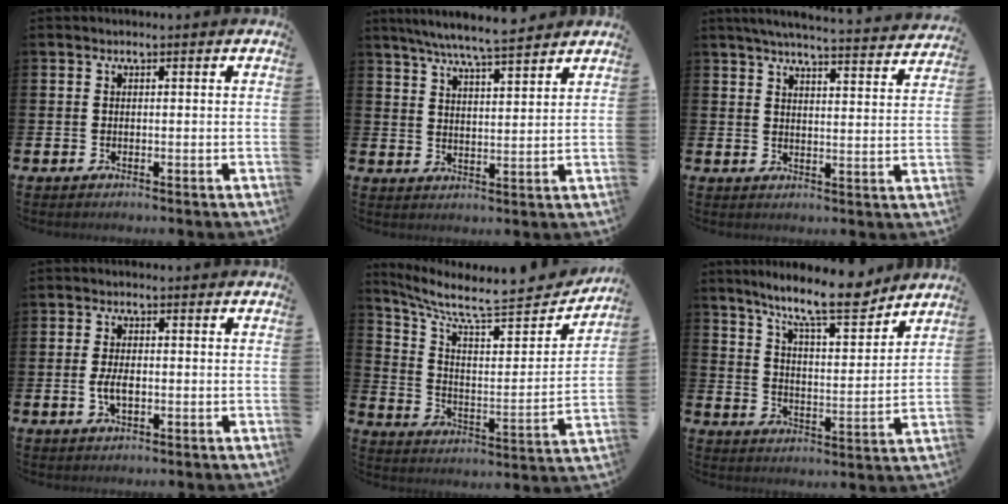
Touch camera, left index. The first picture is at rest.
{"total": 6.9, "force": [6.6, 0.1, 2.2], "torque": [-0.054, -0.033, 0.115]}
{"total": 5.4, "force": [5.2, -0.1, 1.3], "torque": [-0.034, -0.038, 0.089]}
{"total": 3.0, "force": [-0.4, 1.5, 2.6], "torque": [-0.053, 0.000, -0.012]}
{"total": 8.0, "force": [7.0, 1.7, 3.5], "torque": [-0.084, -0.066, 0.110]}
{"total": 10.9, "force": [9.6, 1.6, 5.0], "torque": [-0.102, -0.056, 0.163]}